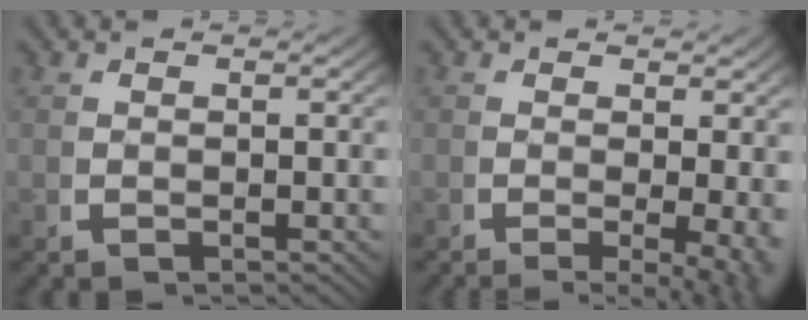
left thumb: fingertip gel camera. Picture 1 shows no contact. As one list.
[{"total": 5.8, "force": [-2.9, 2.2, 4.5], "torque": [-0.065, -0.032, -0.033]}]